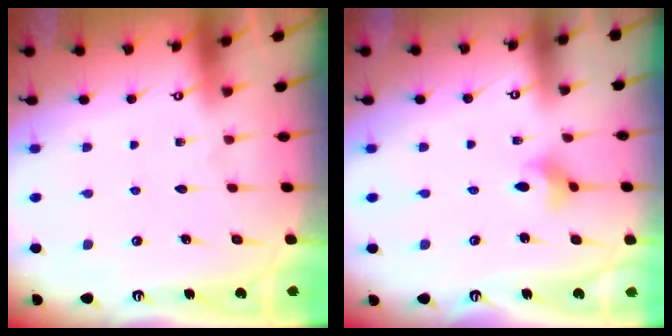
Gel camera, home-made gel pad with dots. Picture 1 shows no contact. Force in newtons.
{"total": 2.8, "press": 2.8, "slide": 0.1}